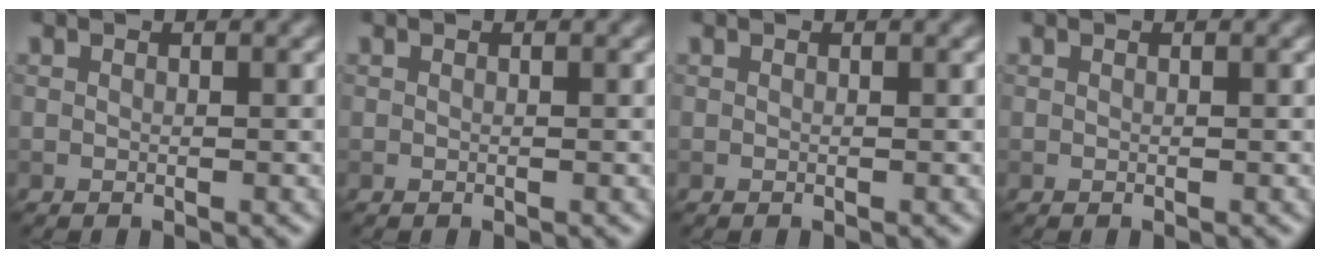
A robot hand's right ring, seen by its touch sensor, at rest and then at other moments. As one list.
[{"total": 0.0}, {"total": 0.0}, {"total": 0.0}]